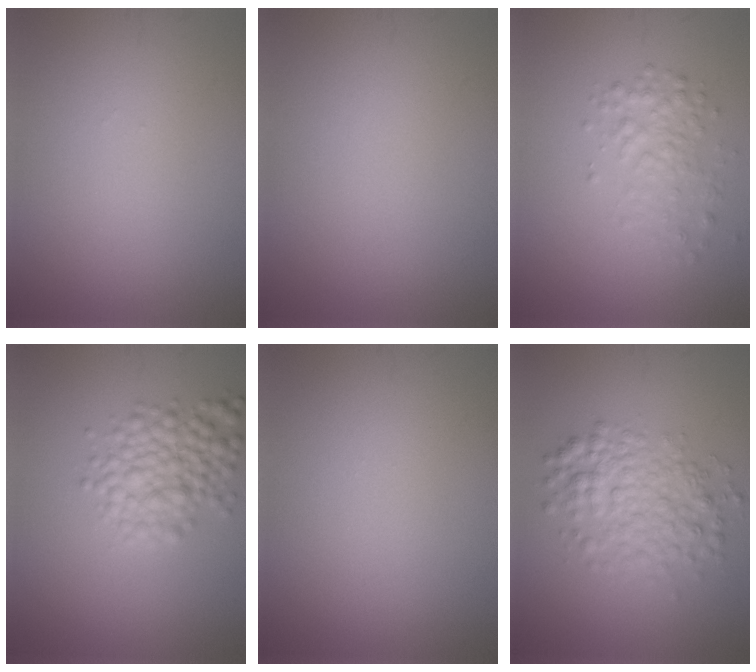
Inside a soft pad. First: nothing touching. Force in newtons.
{"total": 0.0}
{"total": 2.5, "press": 2.5, "slide": 0.1}
{"total": 4.1, "press": 4.1, "slide": 0.1}
{"total": 0.0}
{"total": 4.8, "press": 4.8, "slide": 0.1}